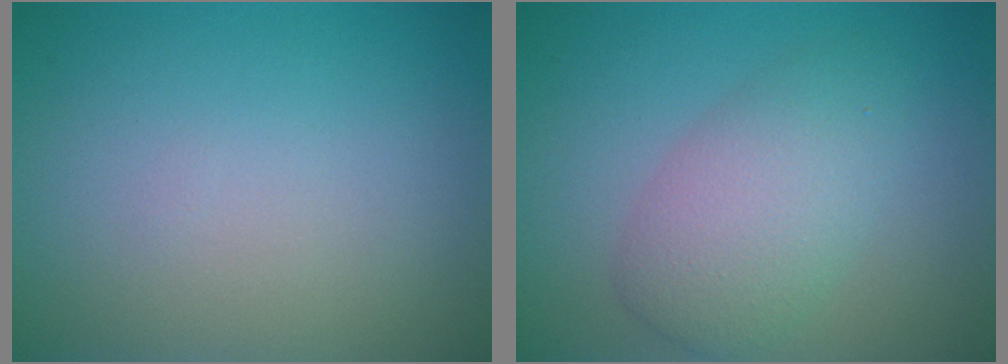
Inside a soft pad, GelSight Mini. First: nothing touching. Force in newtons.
{"total": 4.6, "press": 4.6, "slide": 0.1}